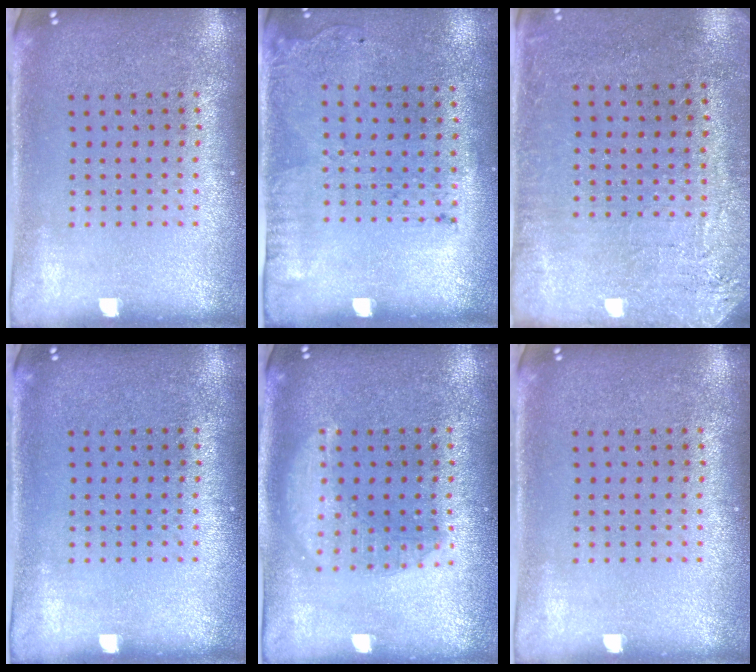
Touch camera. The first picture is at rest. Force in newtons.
{"total": 1.7, "press": 1.1, "slide": 1.3}
{"total": 2.7, "press": 2.4, "slide": 1.3}
{"total": 0.0}
{"total": 1.4, "press": 1.4, "slide": 0.1}
{"total": 0.0}